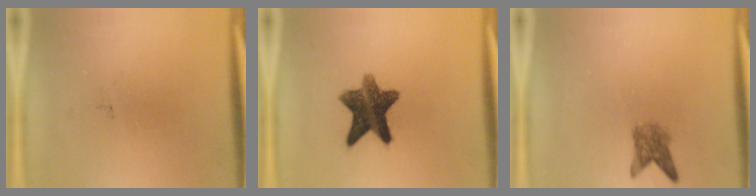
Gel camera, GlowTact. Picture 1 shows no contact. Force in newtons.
{"total": 11.1}
{"total": 2.9}